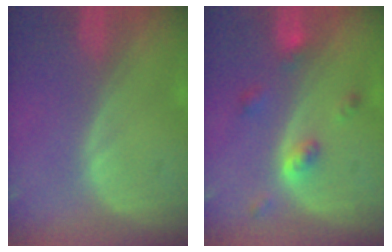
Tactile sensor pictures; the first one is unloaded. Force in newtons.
{"total": 4.4, "press": 4.1, "slide": 1.7}